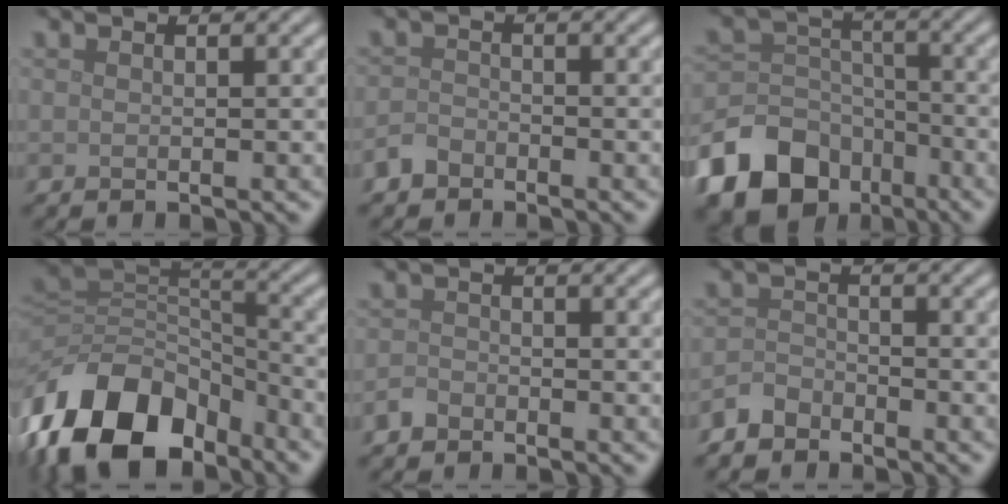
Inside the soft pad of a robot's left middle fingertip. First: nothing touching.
{"total": 1.6, "force": [-1.3, 0.9, 0.3], "torque": [-0.003, 0.005, -0.031]}
{"total": 11.9, "force": [-7.2, 8.5, 4.2], "torque": [-0.109, -0.020, -0.135]}
{"total": 13.0, "force": [-7.8, 7.7, 6.9], "torque": [-0.135, 0.003, -0.147]}
{"total": 1.3, "force": [-1.0, 0.7, 0.2], "torque": [-0.001, 0.003, -0.025]}
{"total": 2.2, "force": [-1.9, 1.1, 0.3], "torque": [-0.004, 0.005, -0.046]}